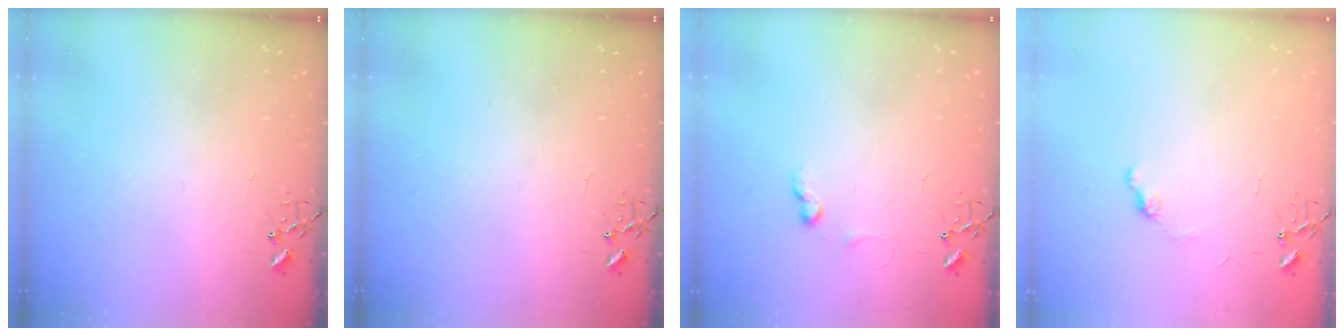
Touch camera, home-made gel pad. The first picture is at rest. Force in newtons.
{"total": 0.0}
{"total": 6.7, "press": 6.6, "slide": 0.9}
{"total": 5.8, "press": 5.7, "slide": 0.6}